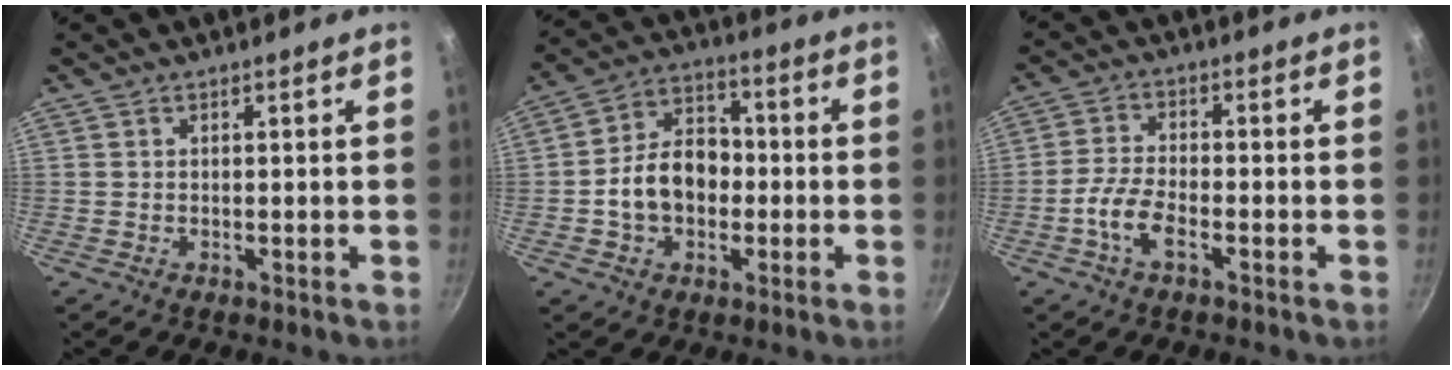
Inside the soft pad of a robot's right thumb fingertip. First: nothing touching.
{"total": 12.0, "force": [-1.6, 8.9, 7.9], "torque": [-0.095, 0.033, -0.038]}
{"total": 6.1, "force": [-2.7, 2.5, 4.8], "torque": [-0.105, 0.018, -0.061]}